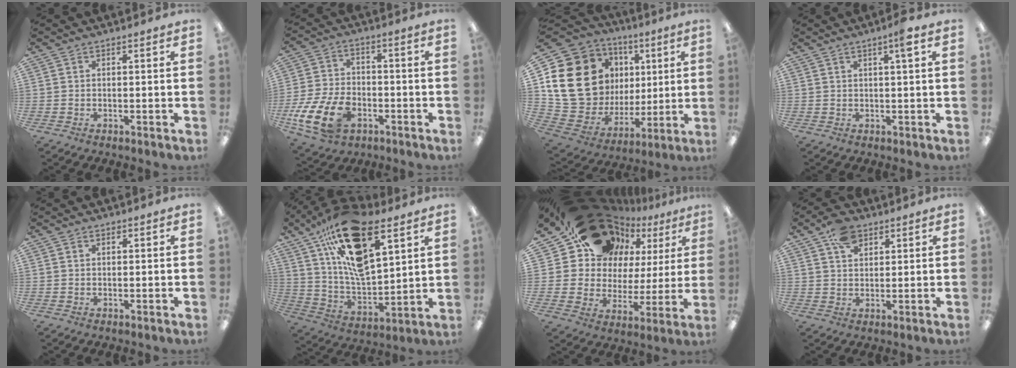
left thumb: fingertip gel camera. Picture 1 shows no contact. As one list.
[{"total": 14.9, "force": [-6.2, 9.2, 10.0], "torque": [-0.210, 0.030, -0.104]}, {"total": 21.7, "force": [5.7, 17.7, 11.2], "torque": [-0.250, -0.030, 0.136]}, {"total": 3.5, "force": [1.7, 0.2, 3.0], "torque": [-0.055, -0.001, 0.026]}, {"total": 0.9, "force": [0.6, 0.5, 0.3], "torque": [-0.006, 0.002, 0.011]}, {"total": 21.6, "force": [13.1, 9.0, 14.6], "torque": [-0.270, -0.073, 0.229]}, {"total": 21.1, "force": [15.9, 12.1, 6.9], "torque": [-0.132, -0.100, 0.307]}, {"total": 6.8, "force": [4.1, 4.3, 3.3], "torque": [-0.062, -0.003, 0.077]}]